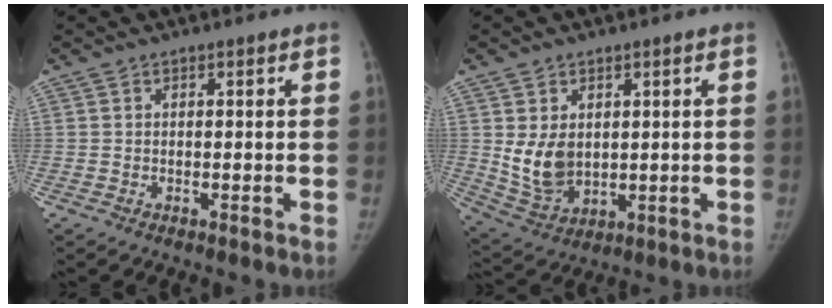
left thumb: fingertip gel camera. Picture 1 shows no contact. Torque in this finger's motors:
{"motor_torque": [0.84, 1.11, 0.04, -0.14, 0.36]}